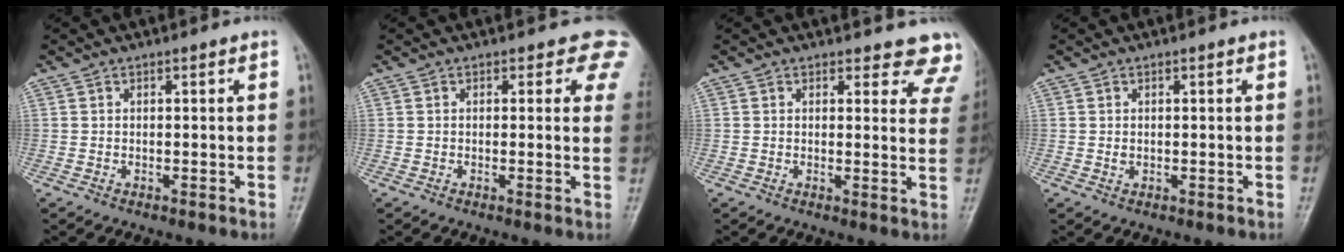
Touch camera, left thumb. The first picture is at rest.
{"total": 5.0, "force": [3.1, 2.8, 2.8], "torque": [0.007, -0.010, 0.015]}
{"total": 9.0, "force": [8.4, 3.1, 0.8], "torque": [0.046, -0.051, 0.059]}
{"total": 1.1, "force": [0.1, 0.7, 0.8], "torque": [-0.010, 0.000, 0.005]}